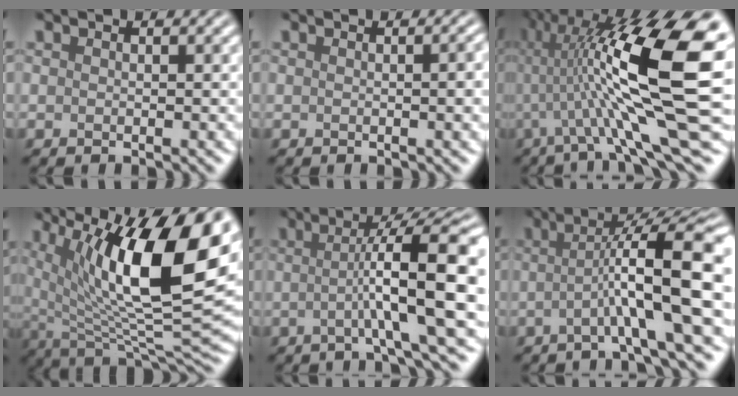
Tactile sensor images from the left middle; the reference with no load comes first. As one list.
[{"total": 1.9, "force": [-0.1, 0.4, 1.9], "torque": [-0.024, -0.001, -0.001]}, {"total": 16.4, "force": [1.6, 3.3, 16.0], "torque": [-0.267, 0.023, 0.033]}, {"total": 15.2, "force": [4.4, 5.3, 13.6], "torque": [-0.212, -0.005, 0.075]}, {"total": 10.8, "force": [-0.3, 1.7, 10.7], "torque": [-0.133, 0.020, -0.010]}, {"total": 9.9, "force": [-1.0, 1.5, 9.7], "torque": [-0.131, 0.023, -0.029]}]